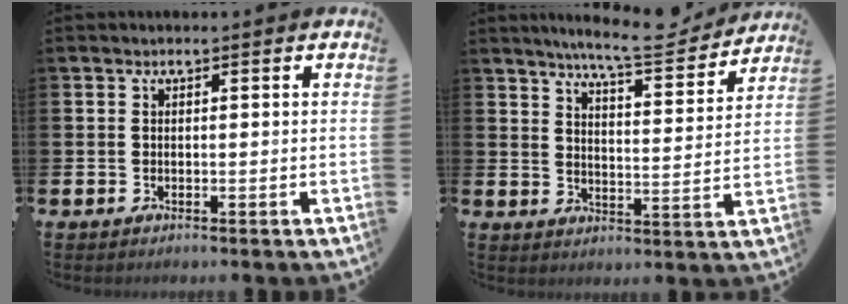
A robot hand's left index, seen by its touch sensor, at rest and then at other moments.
{"total": 7.8, "force": [7.3, 0.4, 2.6], "torque": [-0.062, -0.041, 0.126]}